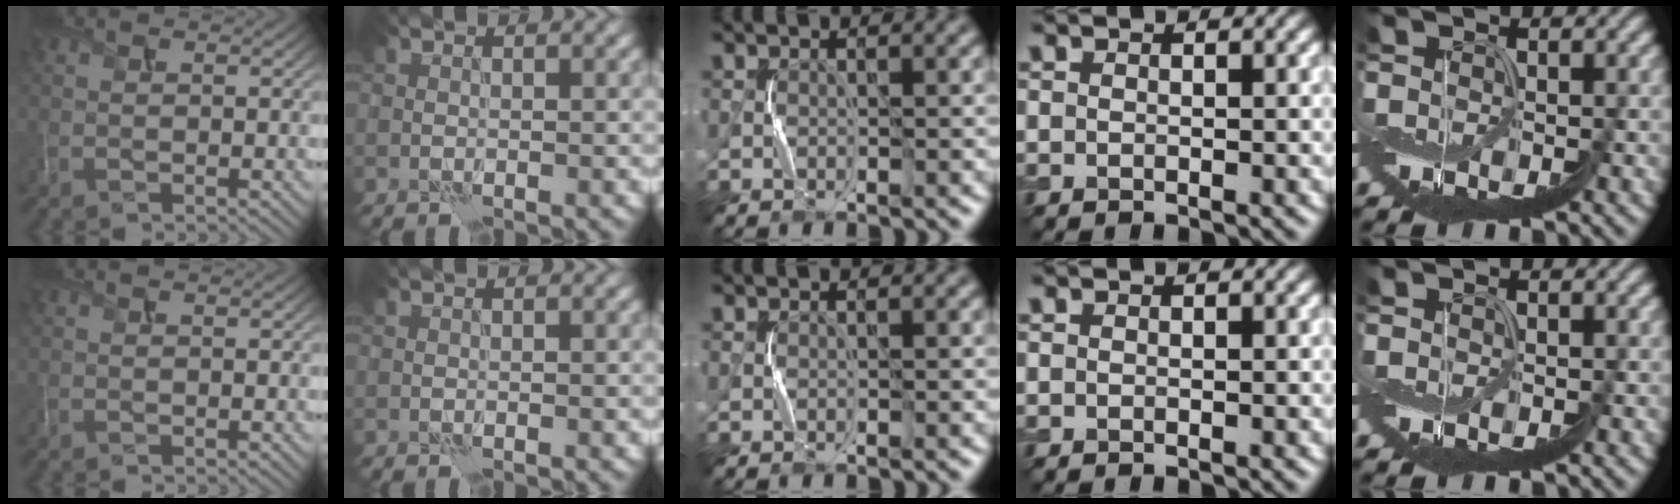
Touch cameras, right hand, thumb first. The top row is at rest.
{}